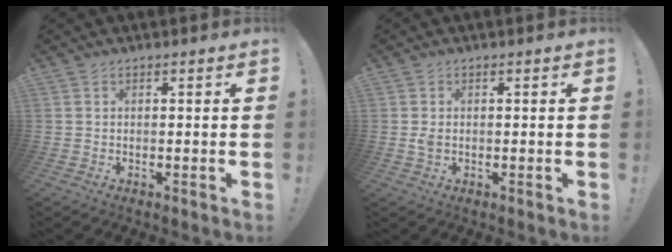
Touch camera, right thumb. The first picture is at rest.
{"total": 1.3, "force": [-0.2, 0.9, 0.9], "torque": [-0.013, 0.003, -0.003]}